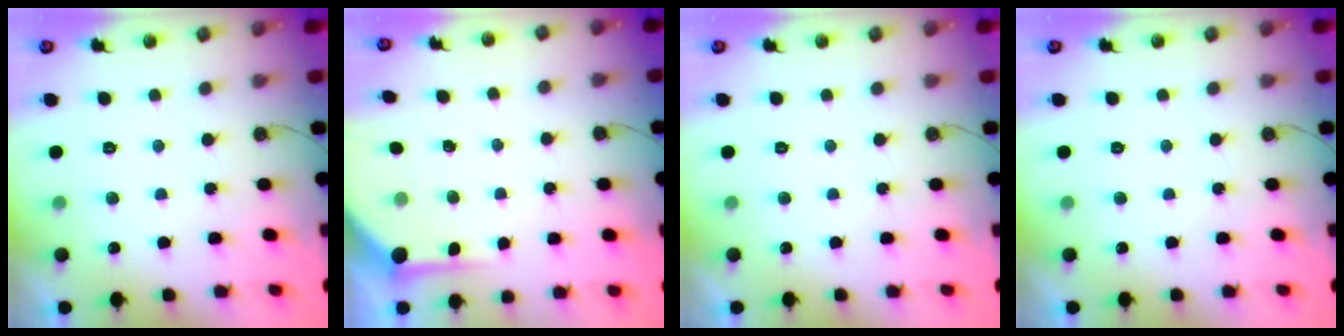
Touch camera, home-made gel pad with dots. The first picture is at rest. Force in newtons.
{"total": 5.9, "press": 5.9, "slide": 0.2}
{"total": 0.0}
{"total": 0.0}